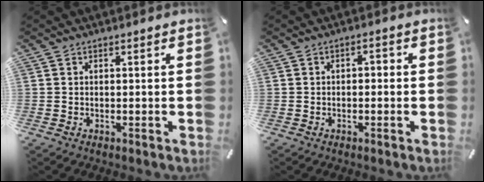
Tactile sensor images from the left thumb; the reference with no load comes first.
{"total": 1.8, "force": [-1.1, 0.9, 1.0], "torque": [-0.021, 0.010, -0.025]}